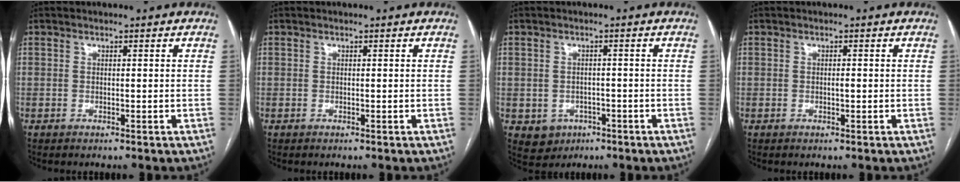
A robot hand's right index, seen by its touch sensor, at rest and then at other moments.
{"total": 0.0}
{"total": 4.3, "force": [-1.7, 3.9, 1.0], "torque": [-0.011, 0.005, -0.015]}
{"total": 0.7, "force": [-0.1, 0.3, 0.7], "torque": [-0.011, 0.000, -0.001]}